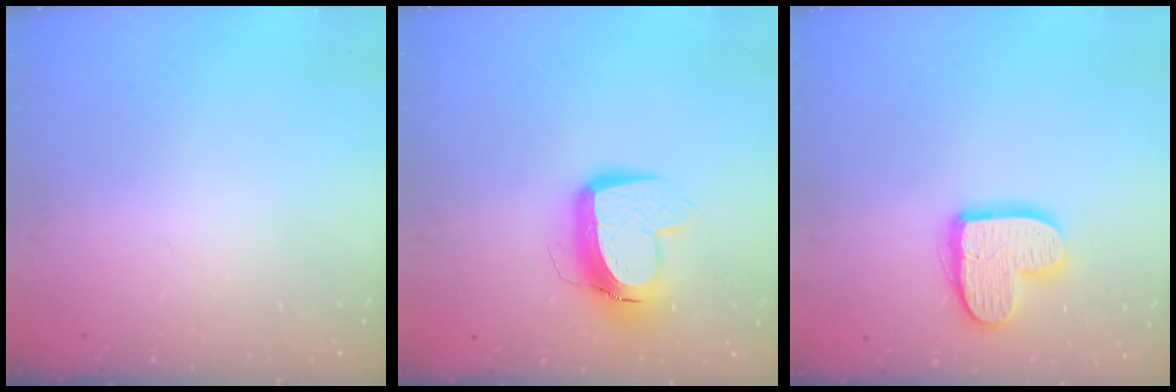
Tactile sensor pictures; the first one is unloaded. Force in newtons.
{"total": 11.5, "press": 11.4, "slide": 1.2}
{"total": 13.7, "press": 13.7, "slide": 0.9}